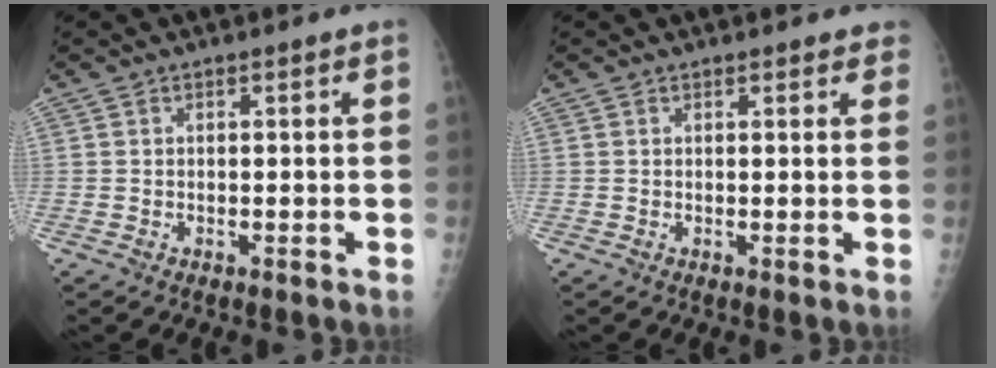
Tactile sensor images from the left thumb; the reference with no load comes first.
{"total": 2.1, "force": [1.7, 0.9, 0.7], "torque": [0.014, -0.002, 0.011]}